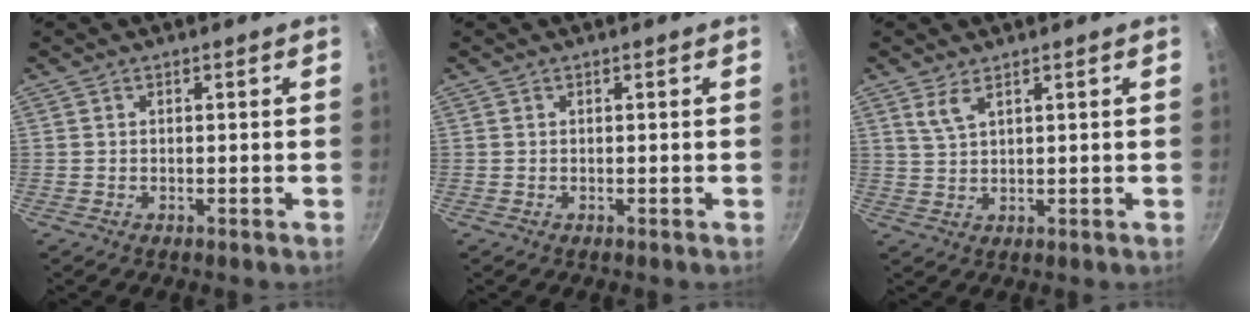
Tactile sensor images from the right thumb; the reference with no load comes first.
{"total": 0.0}
{"total": 3.2, "force": [1.9, 1.1, 2.2], "torque": [-0.045, -0.012, 0.043]}